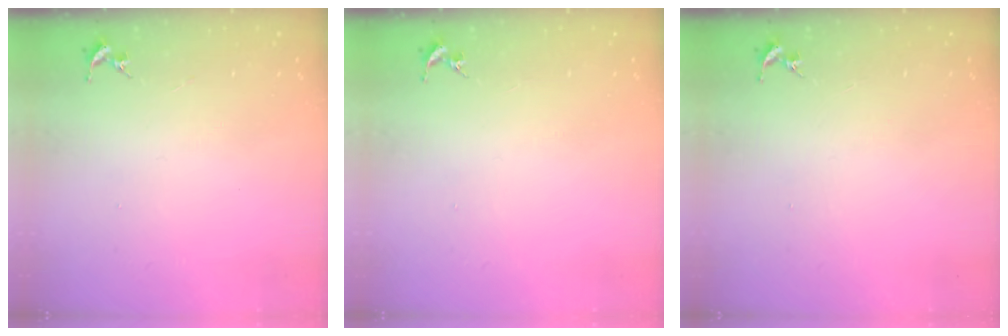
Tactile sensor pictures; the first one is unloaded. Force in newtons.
{"total": 0.0}
{"total": 0.0}